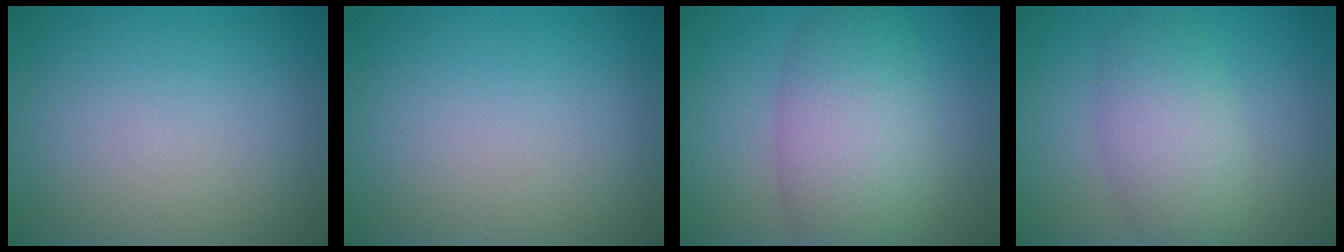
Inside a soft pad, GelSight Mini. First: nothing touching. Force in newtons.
{"total": 0.0}
{"total": 7.4, "press": 7.4, "slide": 0.2}
{"total": 5.1, "press": 5.1, "slide": 0.2}